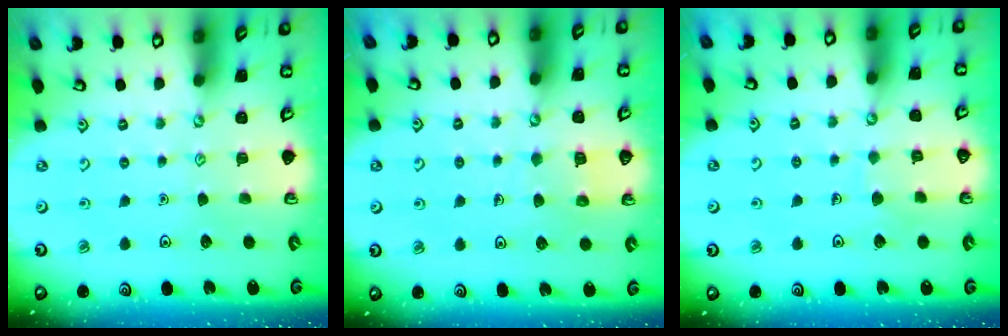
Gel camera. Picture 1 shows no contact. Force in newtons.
{"total": 5.3, "press": 5.3, "slide": 0.5}
{"total": 4.3, "press": 4.3, "slide": 0.3}